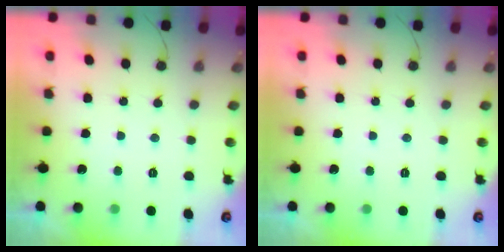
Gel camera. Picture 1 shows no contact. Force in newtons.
{"total": 0.0}